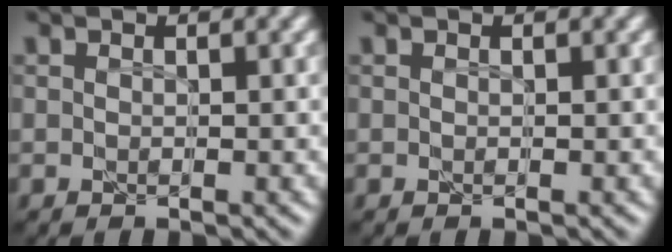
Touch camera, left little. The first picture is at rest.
{"total": 0.0}